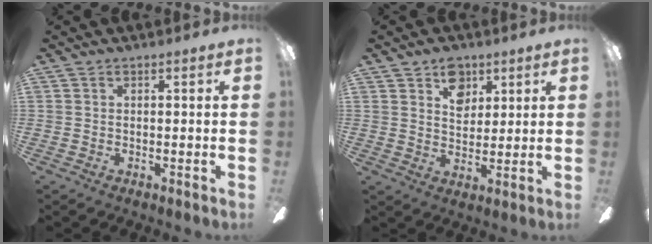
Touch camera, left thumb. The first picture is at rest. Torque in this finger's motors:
{"motor_torque": [0.08, -0.14, -0.37, 0.16, 0.02]}